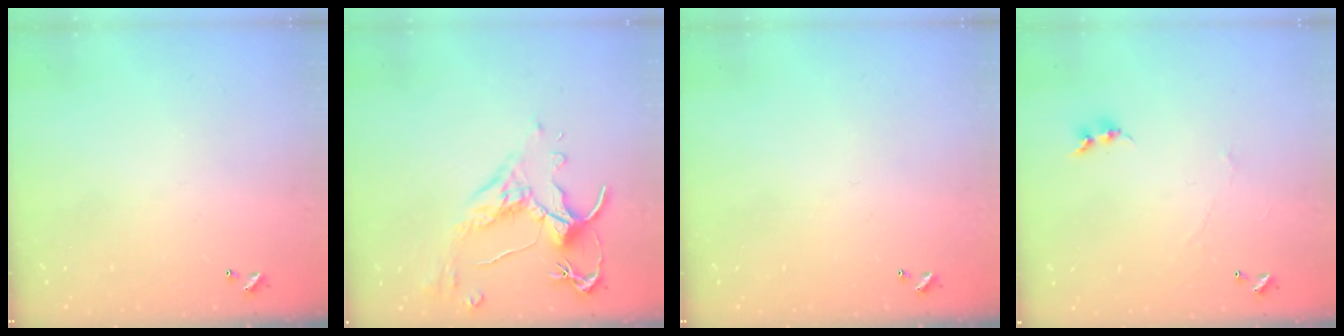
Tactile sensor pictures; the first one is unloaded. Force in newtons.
{"total": 2.5, "press": 2.1, "slide": 1.4}
{"total": 0.0}
{"total": 0.6, "press": 0.3, "slide": 0.5}